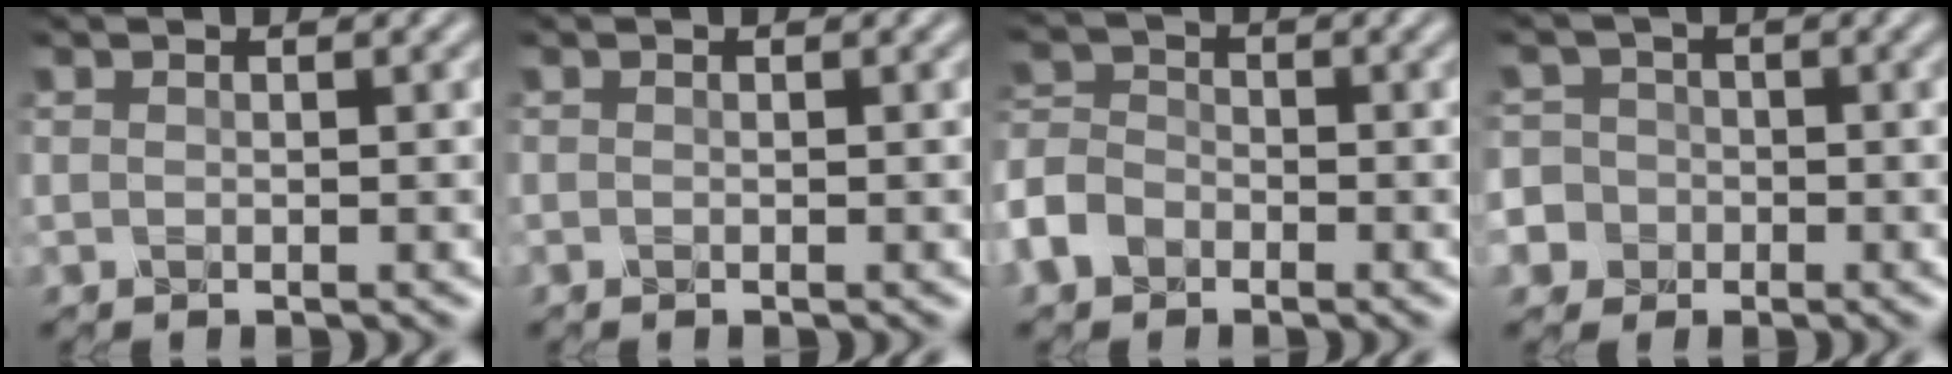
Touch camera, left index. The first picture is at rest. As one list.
[{"total": 0.0}, {"total": 4.4, "force": [-2.6, 3.0, 1.9], "torque": [-0.050, 0.003, -0.068]}, {"total": 7.4, "force": [-2.7, 6.7, 1.4], "torque": [-0.046, -0.001, -0.080]}]